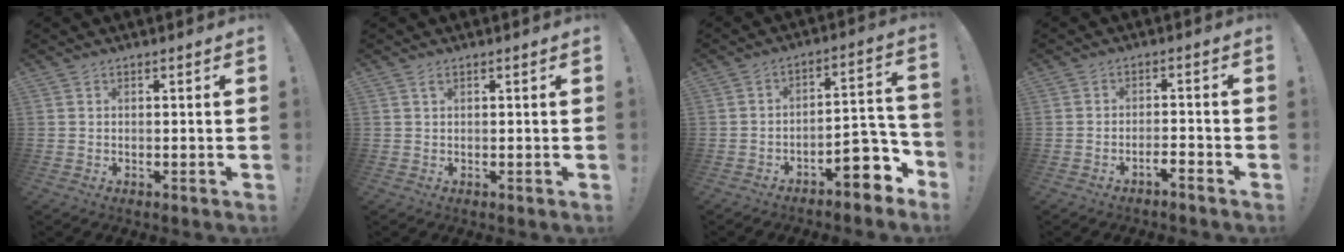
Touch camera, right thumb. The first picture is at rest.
{"total": 1.1, "force": [0.6, 0.3, 0.9], "torque": [-0.011, -0.001, 0.009]}
{"total": 11.3, "force": [-6.4, 5.2, 7.7], "torque": [-0.072, 0.032, -0.105]}
{"total": 2.8, "force": [-2.3, 0.0, 1.4], "torque": [-0.025, 0.002, -0.042]}